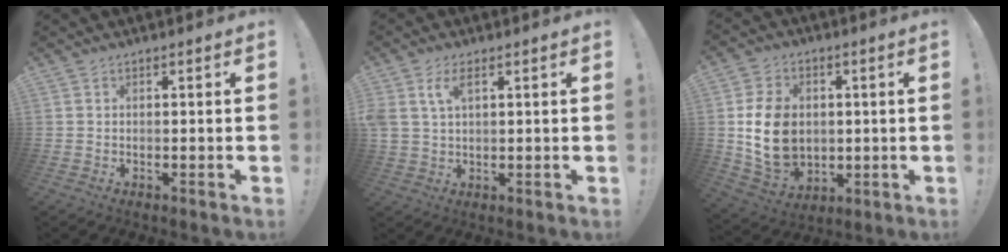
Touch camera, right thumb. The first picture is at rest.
{"total": 5.8, "force": [2.5, 3.1, 4.2], "torque": [-0.089, -0.003, 0.044]}
{"total": 17.5, "force": [0.5, 14.0, 10.4], "torque": [-0.184, 0.001, 0.020]}